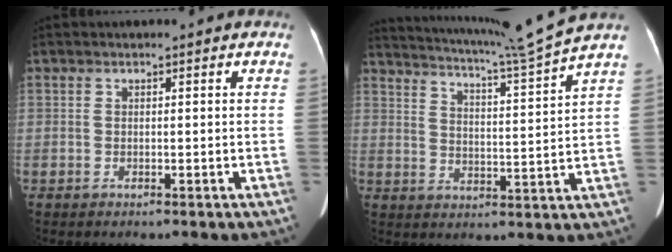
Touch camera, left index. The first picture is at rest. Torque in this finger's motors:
{"motor_torque": [-0.26, -0.59, -0.02, 0.02]}